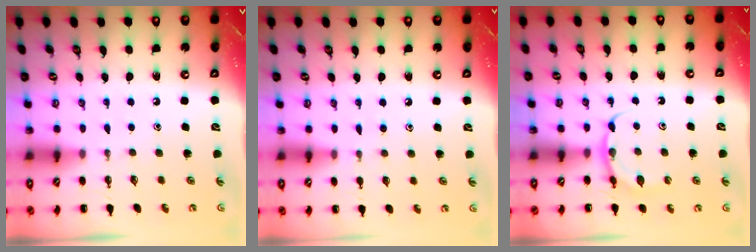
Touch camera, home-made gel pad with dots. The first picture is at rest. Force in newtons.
{"total": 3.8, "press": 3.5, "slide": 1.4}
{"total": 5.4, "press": 5.4, "slide": 0.4}